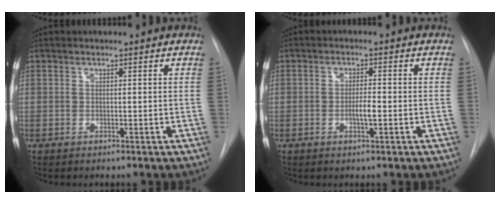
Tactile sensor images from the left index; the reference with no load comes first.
{"total": 2.6, "force": [-1.1, 0.4, 2.3], "torque": [-0.042, -0.004, -0.018]}